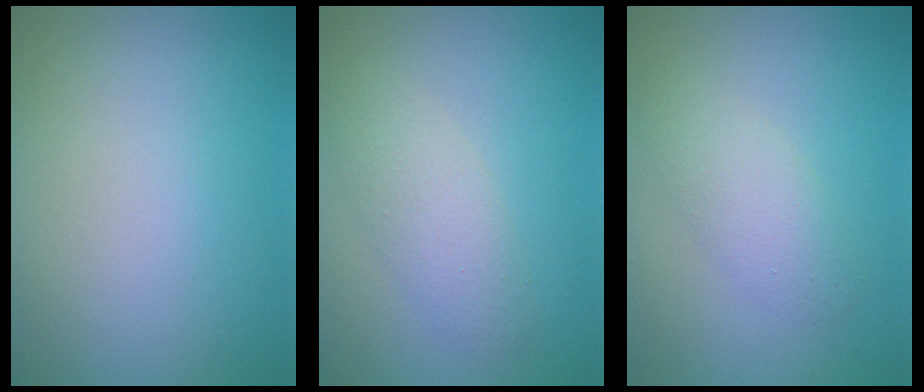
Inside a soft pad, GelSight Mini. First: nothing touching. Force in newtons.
{"total": 2.8, "press": 2.8, "slide": 0.1}
{"total": 2.7, "press": 2.7, "slide": 0.2}